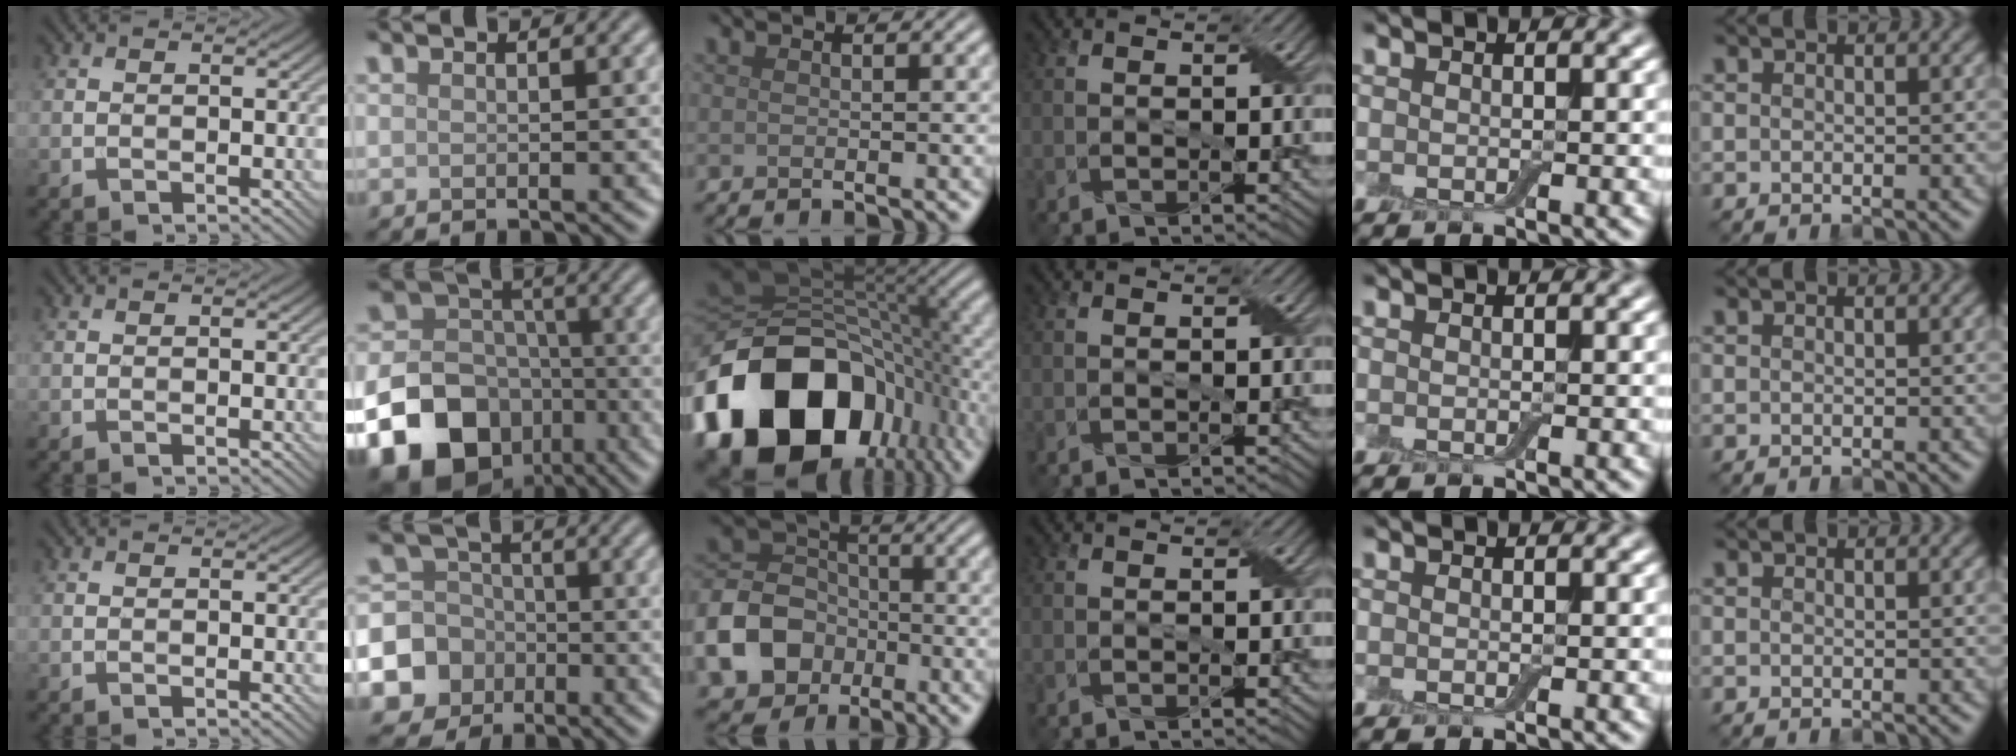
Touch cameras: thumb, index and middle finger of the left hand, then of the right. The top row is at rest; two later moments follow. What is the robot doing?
{"motion": "fold", "object": "aluminum foil"}